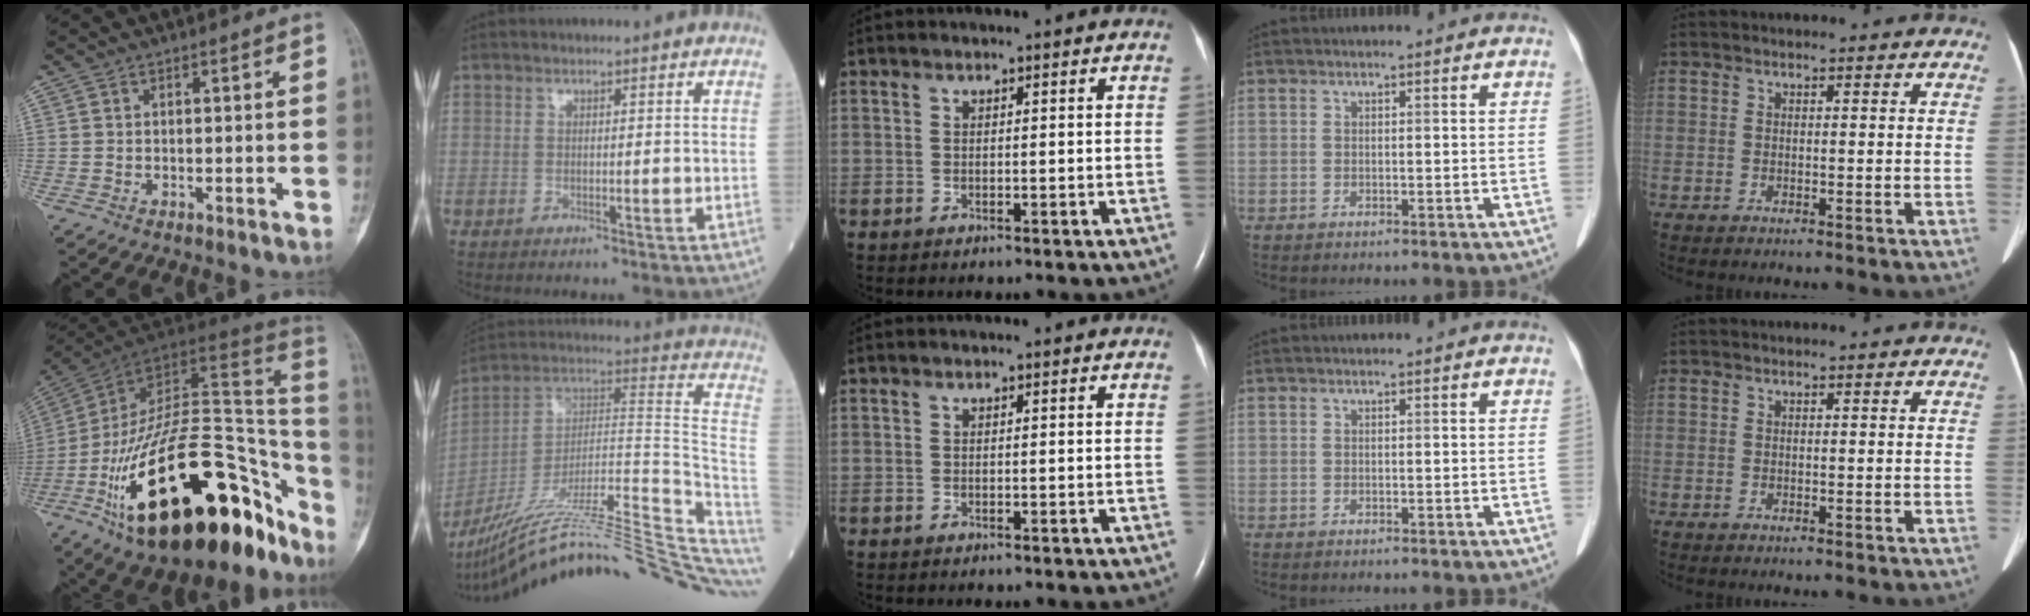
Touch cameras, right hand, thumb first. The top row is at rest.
{"thumb": {"total": 39.4, "force": [-17.5, 18.3, 30.2], "torque": [-0.370, 0.063, -0.266]}, "index": {"total": 31.8, "force": [-25.5, 2.7, 18.9], "torque": [-0.193, 0.005, -0.379]}}